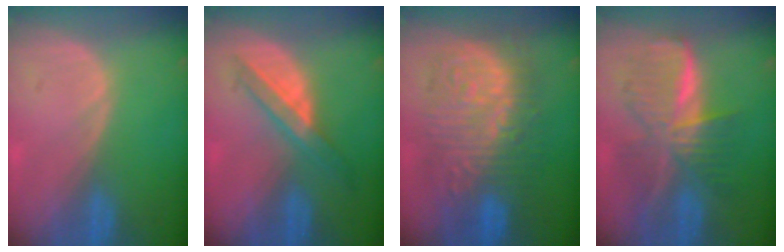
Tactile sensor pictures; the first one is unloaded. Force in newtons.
{"total": 6.1, "press": 5.6, "slide": 2.5}
{"total": 13.3, "press": 13.2, "slide": 1.3}
{"total": 9.3, "press": 9.3, "slide": 0.7}